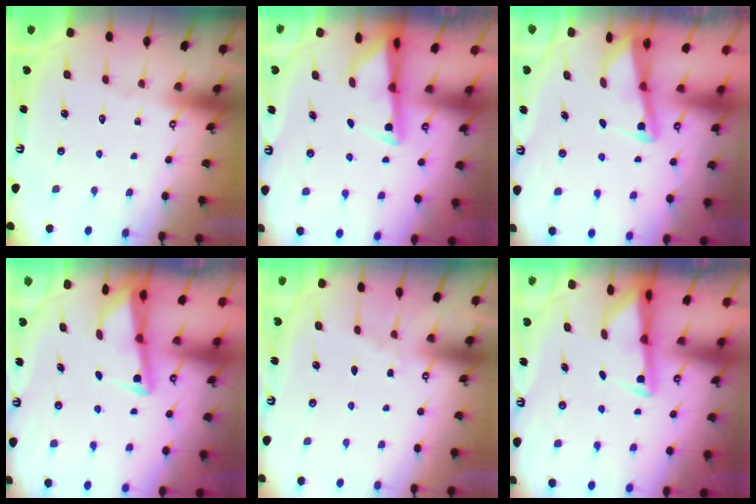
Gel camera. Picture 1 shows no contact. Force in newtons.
{"total": 3.0, "press": 3.0, "slide": 0.6}
{"total": 2.8, "press": 2.8, "slide": 0.4}
{"total": 3.1, "press": 3.1, "slide": 0.4}
{"total": 3.0, "press": 2.9, "slide": 0.5}
{"total": 3.0, "press": 3.0, "slide": 0.6}